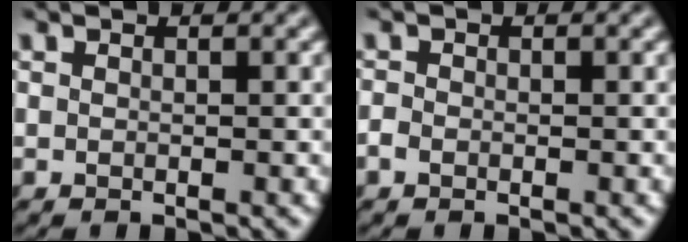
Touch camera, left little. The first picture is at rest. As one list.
[{"total": 1.0, "force": [-0.6, 0.7, 0.3], "torque": [-0.007, 0.000, -0.019]}]